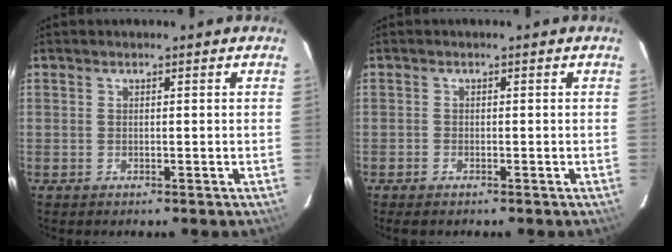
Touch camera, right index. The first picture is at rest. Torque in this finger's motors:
{"motor_torque": [0.18, -0.07, 0.00, 0.01]}